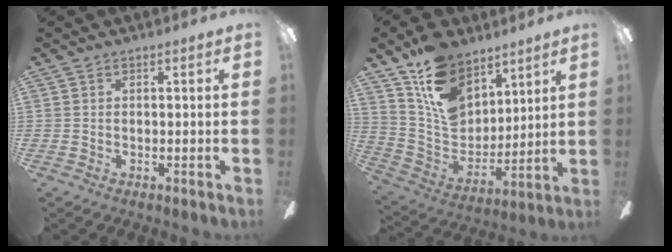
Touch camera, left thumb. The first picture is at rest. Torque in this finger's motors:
{"motor_torque": [0.39, 0.46, 1.28, -1.49, 0.12]}